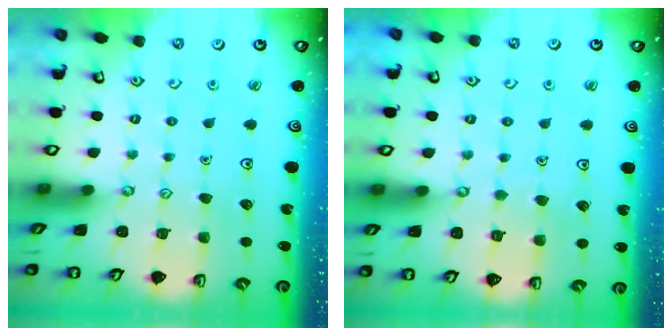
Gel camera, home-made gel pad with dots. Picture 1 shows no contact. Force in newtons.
{"total": 3.2, "press": 3.2, "slide": 0.2}